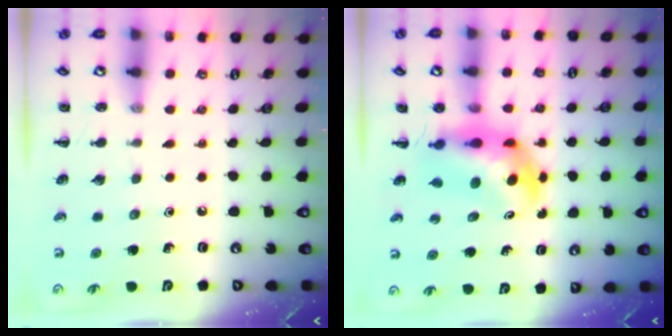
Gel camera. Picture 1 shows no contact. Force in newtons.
{"total": 6.9, "press": 6.6, "slide": 2.0}